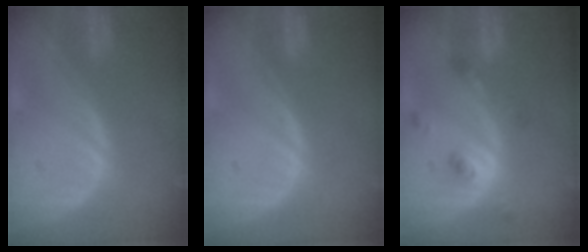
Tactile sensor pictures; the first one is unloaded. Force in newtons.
{"total": 0.0}
{"total": 4.9, "press": 4.3, "slide": 2.2}